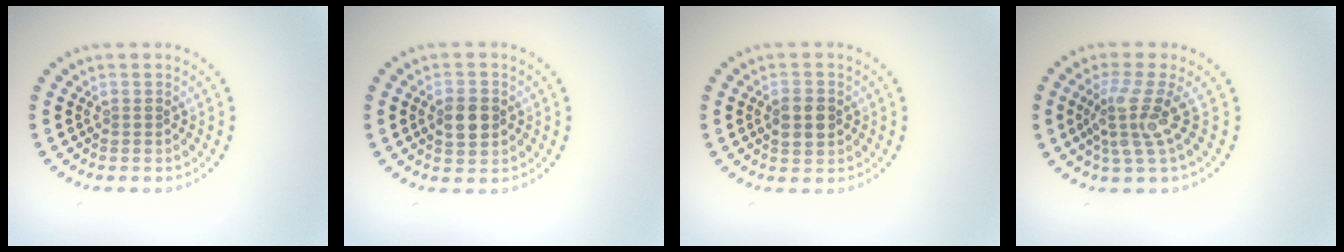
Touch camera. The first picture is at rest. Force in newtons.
{"total": 3.3, "press": 3.3, "slide": 0.1}
{"total": 2.9, "press": 2.9, "slide": 0.1}
{"total": 3.6, "press": 2.4, "slide": 2.6}